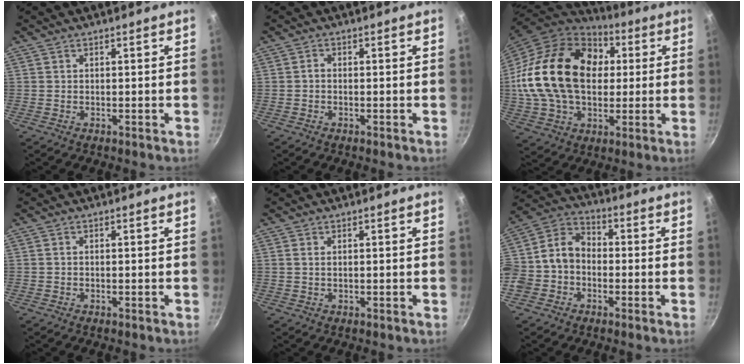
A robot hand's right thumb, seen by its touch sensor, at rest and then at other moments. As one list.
[{"total": 1.0, "force": [-0.3, 0.7, 0.6], "torque": [-0.010, 0.006, -0.007]}, {"total": 27.0, "force": [3.9, 18.9, 18.9], "torque": [-0.327, 0.026, 0.069]}, {"total": 0.0}, {"total": 0.7, "force": [0.2, 0.4, 0.6], "torque": [-0.011, 0.000, 0.003]}, {"total": 11.9, "force": [-2.7, 9.6, 6.5], "torque": [-0.100, 0.049, -0.074]}]